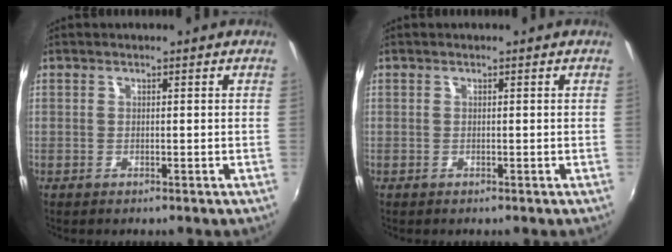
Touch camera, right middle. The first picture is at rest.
{"total": 0.0}